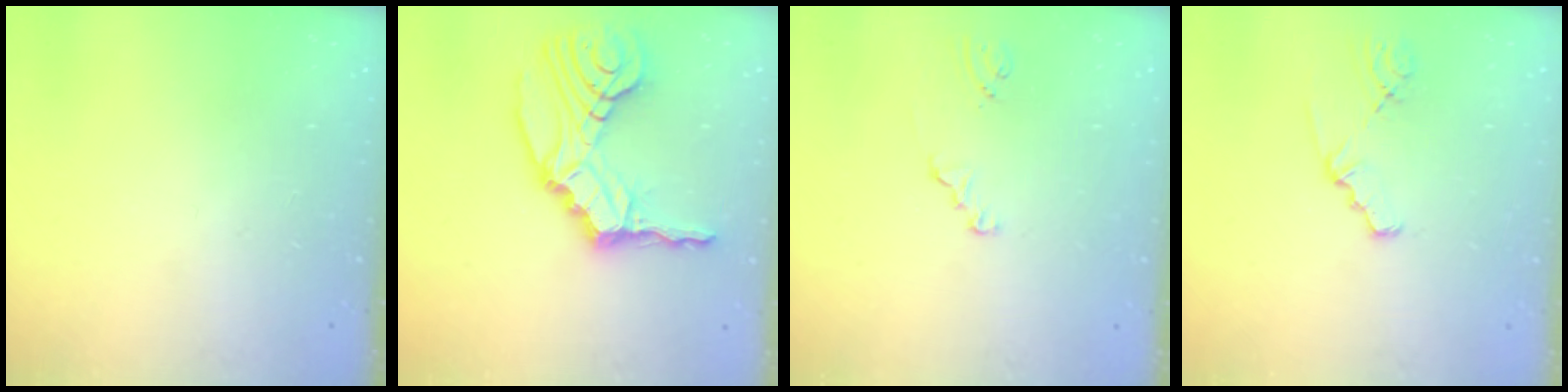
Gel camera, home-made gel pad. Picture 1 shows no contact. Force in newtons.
{"total": 16.8, "press": 16.2, "slide": 4.5}
{"total": 1.2, "press": 1.2, "slide": 0.1}
{"total": 1.6, "press": 1.6, "slide": 0.1}